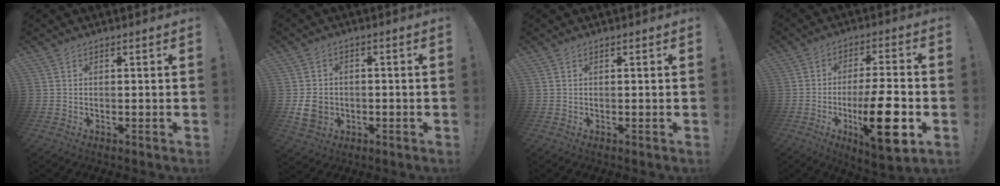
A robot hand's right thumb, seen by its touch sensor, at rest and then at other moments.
{"total": 7.3, "force": [-1.3, 6.1, 3.8], "torque": [-0.069, 0.003, -0.022]}
{"total": 0.0}
{"total": 17.5, "force": [-5.3, 4.3, 16.1], "torque": [-0.253, 0.007, -0.079]}